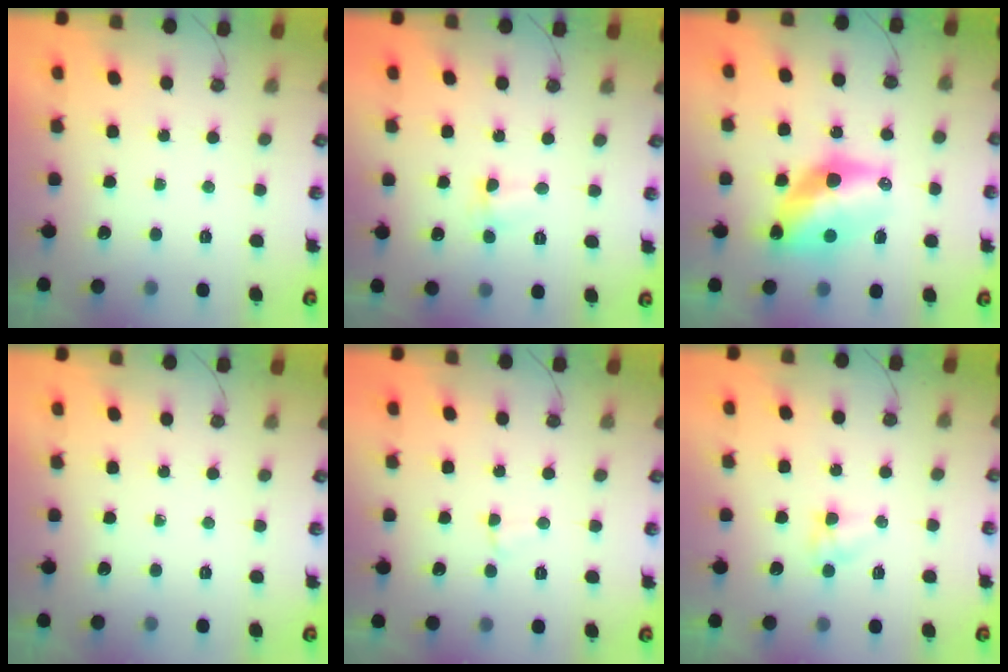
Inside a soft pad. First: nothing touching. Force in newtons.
{"total": 1.7, "press": 1.6, "slide": 0.6}
{"total": 12.4, "press": 12.3, "slide": 0.9}
{"total": 0.0}
{"total": 2.5, "press": 2.5, "slide": 0.5}
{"total": 2.8, "press": 2.8, "slide": 0.2}